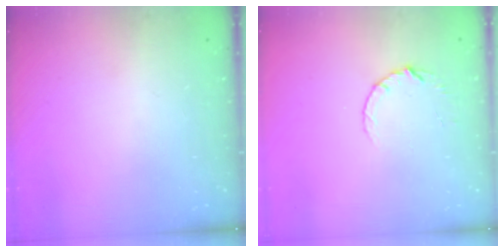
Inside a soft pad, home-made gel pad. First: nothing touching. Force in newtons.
{"total": 4.8, "press": 4.8, "slide": 0.5}